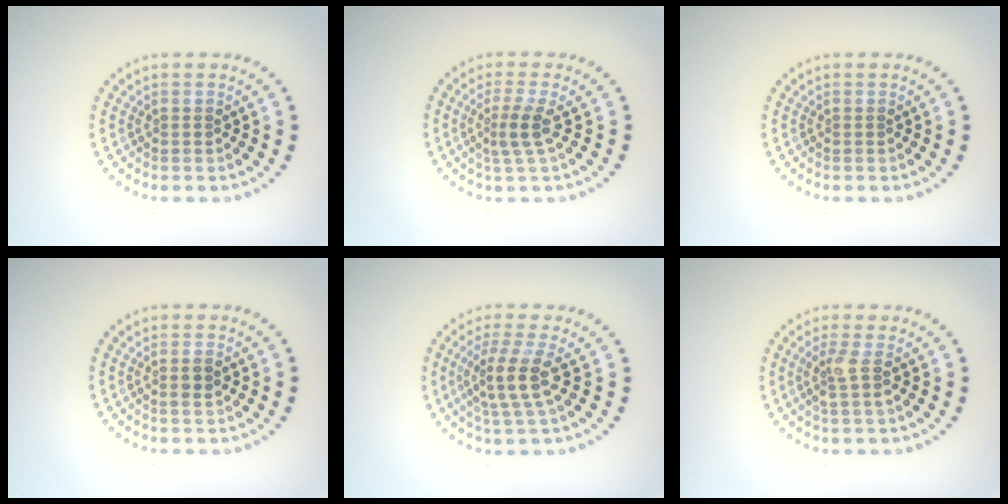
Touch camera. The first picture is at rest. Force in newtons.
{"total": 2.3, "press": 1.7, "slide": 1.6}
{"total": 0.0}
{"total": 1.3, "press": 1.2, "slide": 0.4}
{"total": 3.6, "press": 3.1, "slide": 1.9}
{"total": 1.9, "press": 1.5, "slide": 1.2}